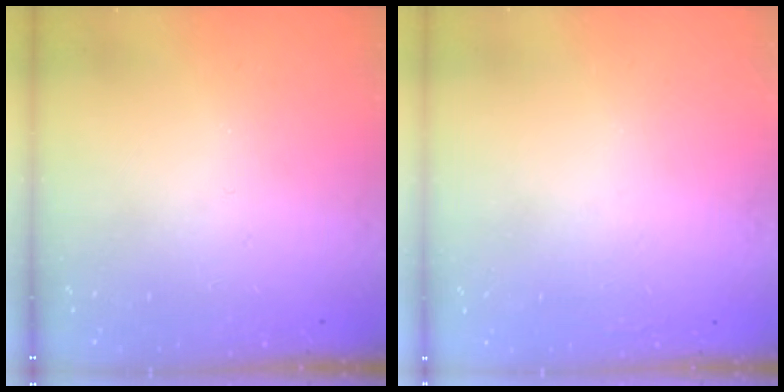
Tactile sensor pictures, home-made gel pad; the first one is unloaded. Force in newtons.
{"total": 1.6, "press": 1.6, "slide": 0.0}